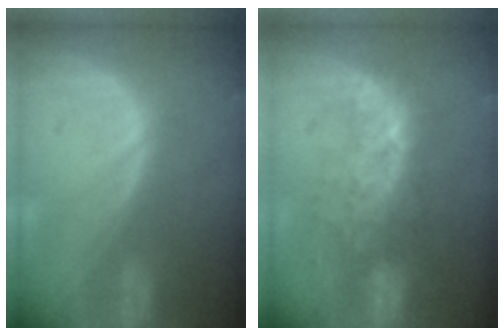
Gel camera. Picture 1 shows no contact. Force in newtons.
{"total": 7.6, "press": 7.3, "slide": 2.1}